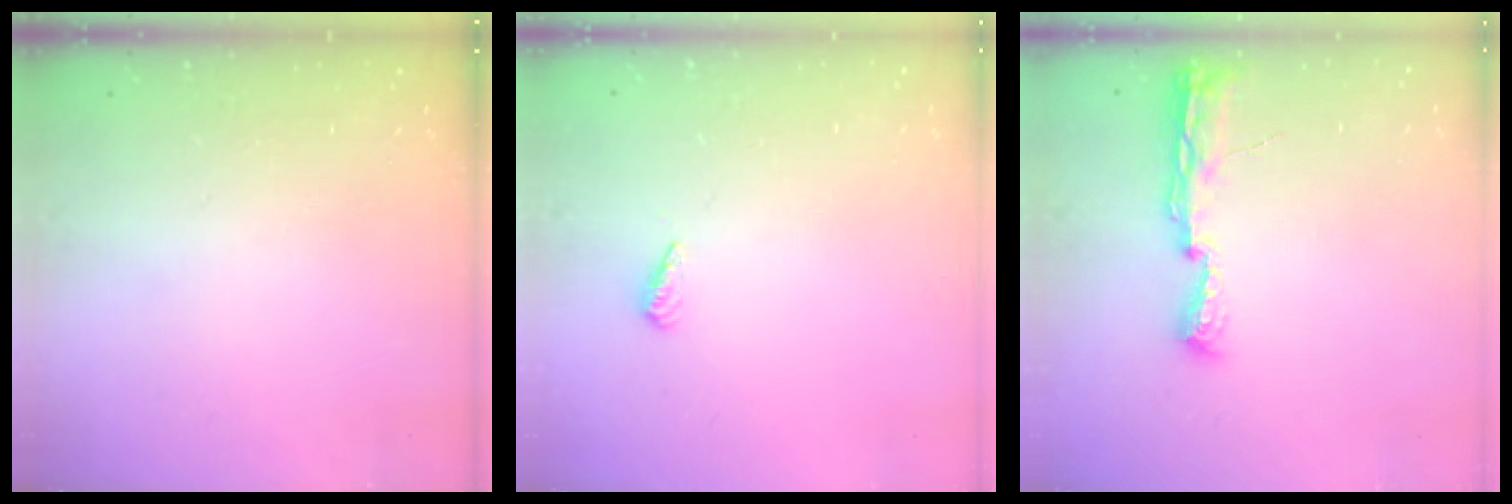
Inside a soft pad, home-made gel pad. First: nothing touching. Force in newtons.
{"total": 3.6, "press": 3.4, "slide": 1.2}
{"total": 8.1, "press": 8.0, "slide": 0.9}